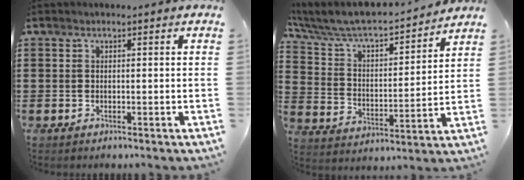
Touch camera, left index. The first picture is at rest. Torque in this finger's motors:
{"motor_torque": [1.64, -0.50, 0.34, 0.21]}